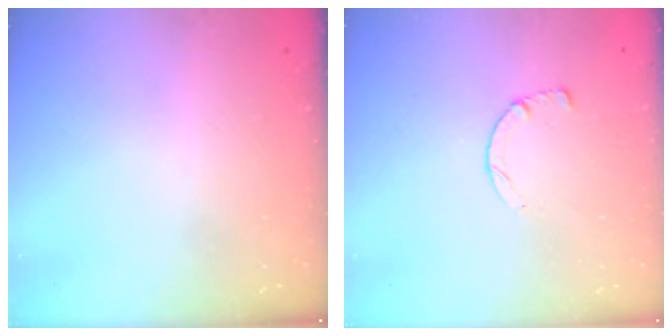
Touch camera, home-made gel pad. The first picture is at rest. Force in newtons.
{"total": 2.5, "press": 2.5, "slide": 0.3}